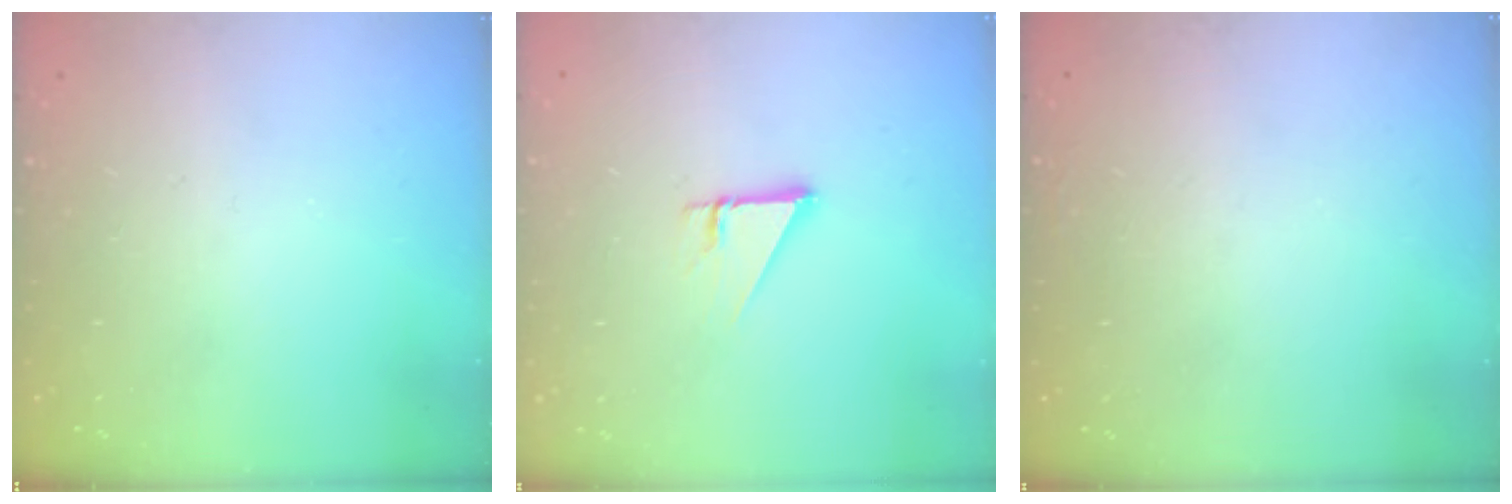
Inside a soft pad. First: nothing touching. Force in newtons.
{"total": 2.7, "press": 2.7, "slide": 0.1}
{"total": 1.6, "press": 1.6, "slide": 0.0}